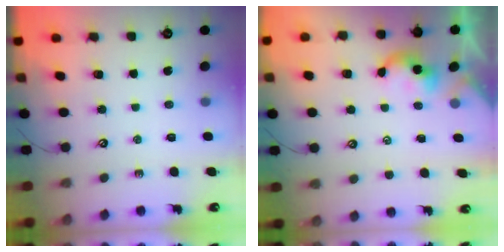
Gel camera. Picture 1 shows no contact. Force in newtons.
{"total": 0.6, "press": 0.5, "slide": 0.2}